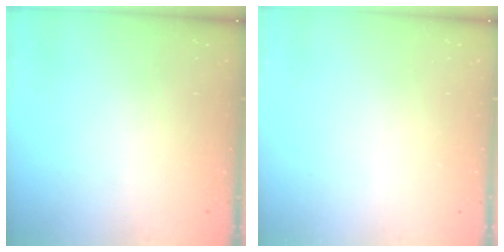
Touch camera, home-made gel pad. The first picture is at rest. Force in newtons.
{"total": 0.0}